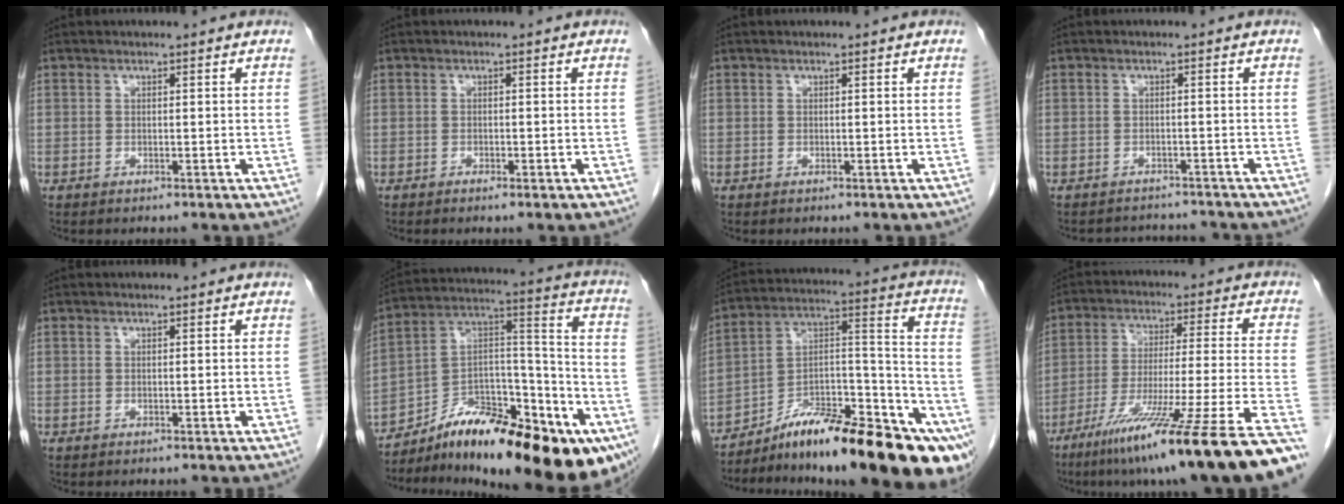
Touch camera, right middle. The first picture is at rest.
{"total": 1.3, "force": [-0.9, 0.2, 0.9], "torque": [-0.018, -0.001, -0.011]}
{"total": 0.0}
{"total": 4.7, "force": [-4.5, 1.4, -0.3], "torque": [0.007, 0.009, -0.060]}
{"total": 0.0}
{"total": 25.2, "force": [-17.3, 6.7, 17.0], "torque": [-0.193, 0.029, -0.264]}
{"total": 25.6, "force": [-19.3, 4.5, 16.2], "torque": [-0.173, 0.029, -0.295]}
{"total": 24.1, "force": [-18.1, -2.0, 15.8], "torque": [-0.187, -0.042, -0.292]}